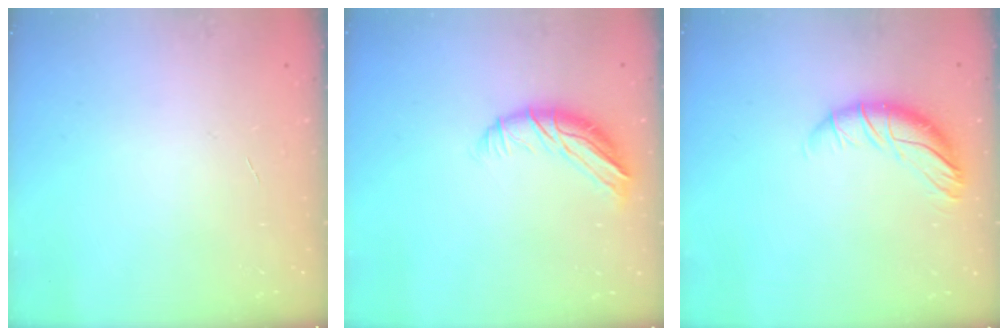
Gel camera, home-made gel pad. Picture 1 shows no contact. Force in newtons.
{"total": 8.9, "press": 8.9, "slide": 1.2}
{"total": 10.2, "press": 10.2, "slide": 1.0}